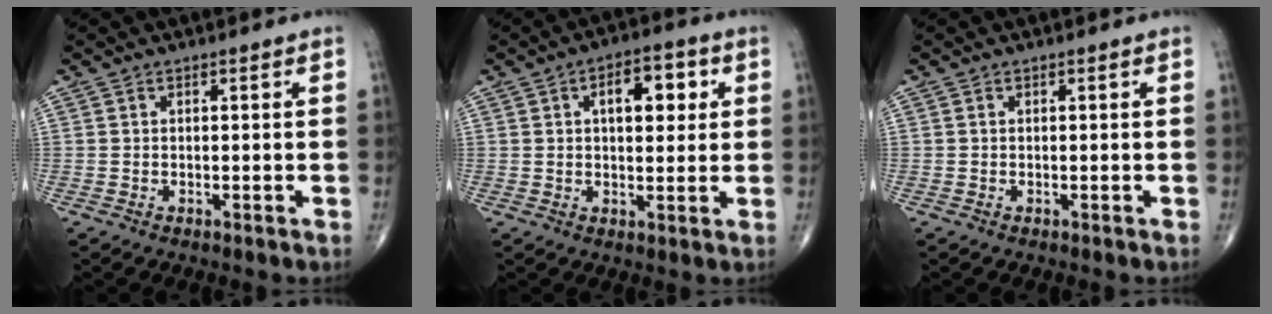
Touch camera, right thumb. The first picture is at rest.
{"total": 8.8, "force": [2.4, 4.6, 7.2], "torque": [-0.074, 0.007, 0.031]}
{"total": 0.0}